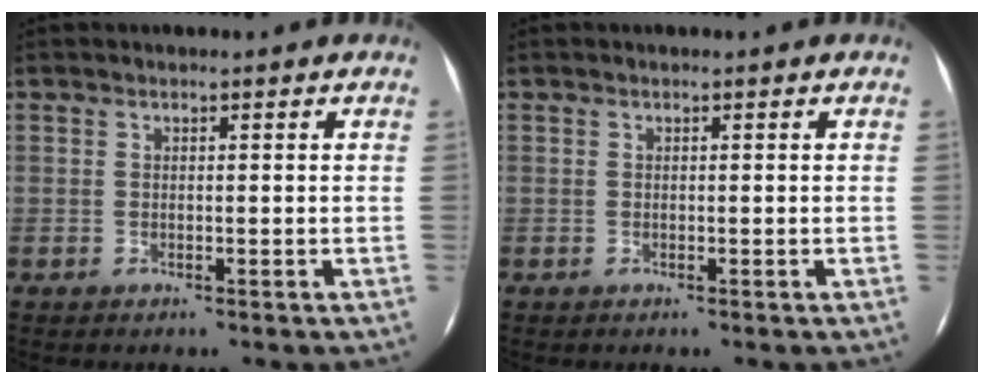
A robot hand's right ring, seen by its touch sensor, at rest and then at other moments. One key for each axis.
{"total": 0.0}